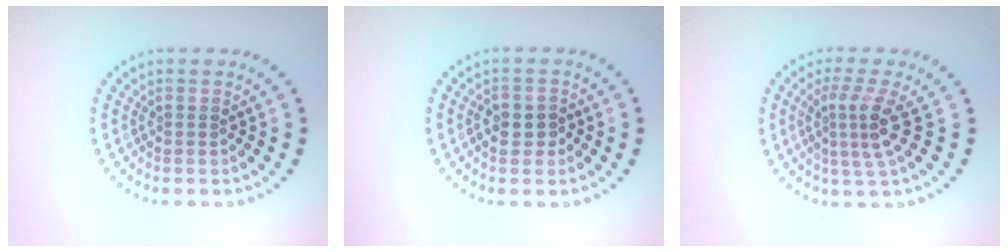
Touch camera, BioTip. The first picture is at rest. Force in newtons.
{"total": 2.3, "press": 2.2, "slide": 0.5}
{"total": 3.3, "press": 2.3, "slide": 2.3}